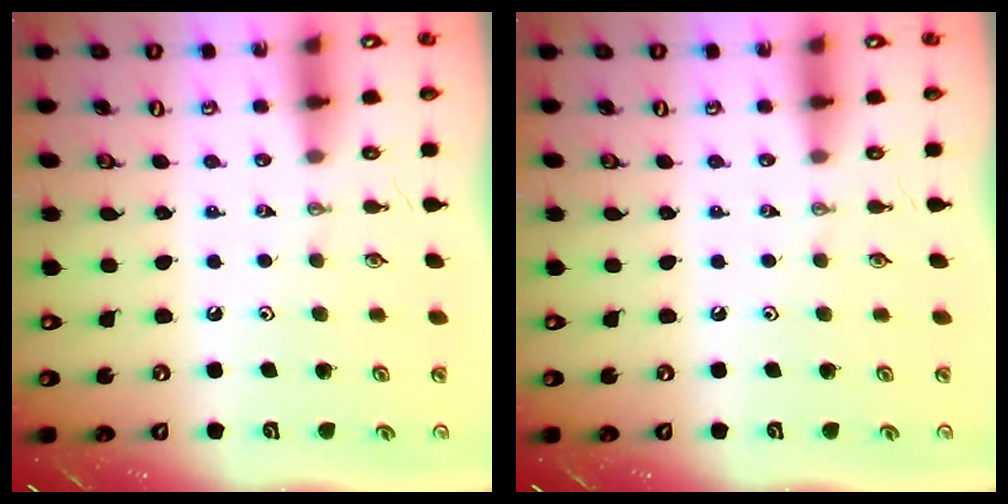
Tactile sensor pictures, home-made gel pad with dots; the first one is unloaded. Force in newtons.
{"total": 0.0}